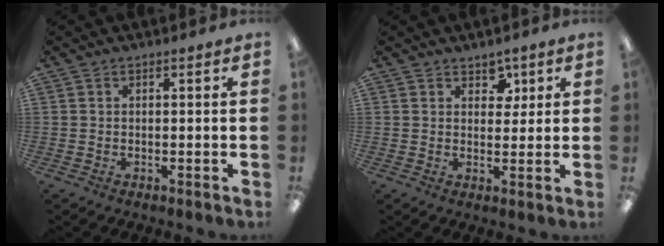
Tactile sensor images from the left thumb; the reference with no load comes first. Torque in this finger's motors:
{"motor_torque": [0.21, 0.26, -0.41, 0.17, 0.05]}